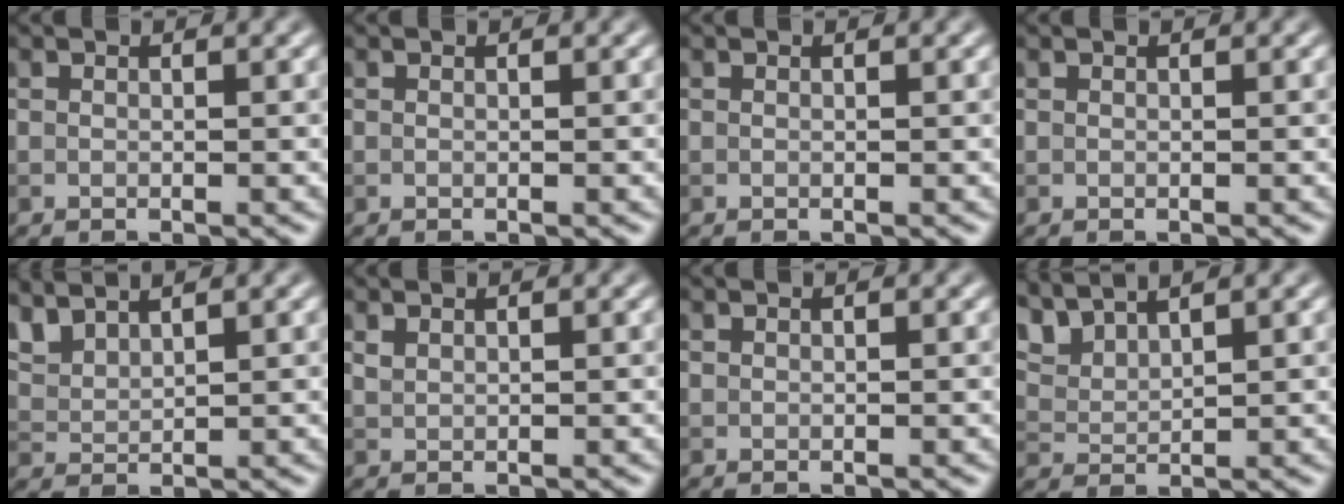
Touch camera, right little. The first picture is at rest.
{"total": 0.0}
{"total": 0.0}
{"total": 0.0}
{"total": 2.5, "force": [2.3, 0.3, 1.0], "torque": [-0.030, 0.009, 0.053]}
{"total": 0.7, "force": [0.5, 0.3, 0.3], "torque": [-0.009, 0.000, 0.014]}
{"total": 0.0}
{"total": 3.3, "force": [3.0, 0.4, 1.4], "torque": [-0.041, 0.010, 0.062]}